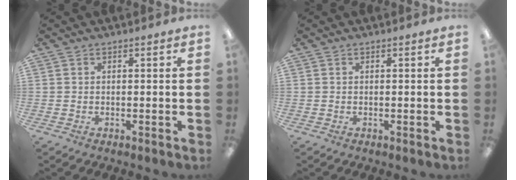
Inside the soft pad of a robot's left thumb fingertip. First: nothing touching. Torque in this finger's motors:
{"motor_torque": [0.00, 0.00, 0.11, -0.11, 0.00]}